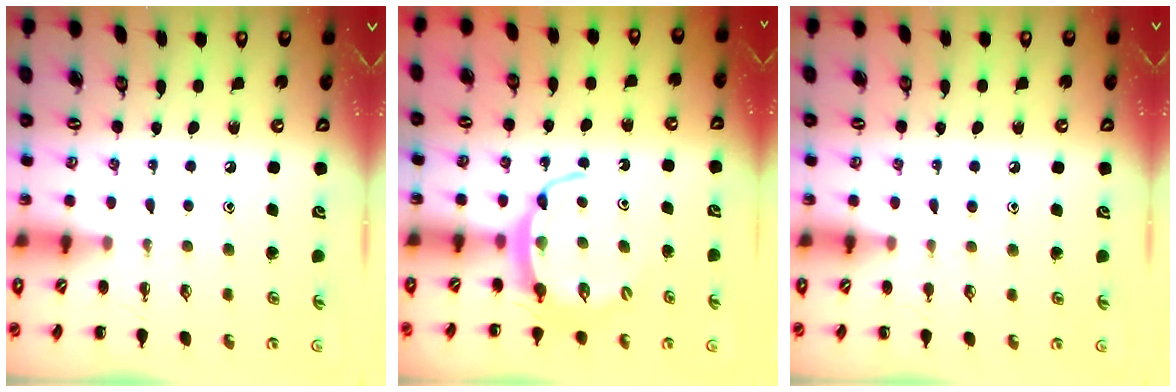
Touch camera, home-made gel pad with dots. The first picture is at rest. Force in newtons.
{"total": 6.2, "press": 6.2, "slide": 0.5}
{"total": 5.2, "press": 4.9, "slide": 1.6}